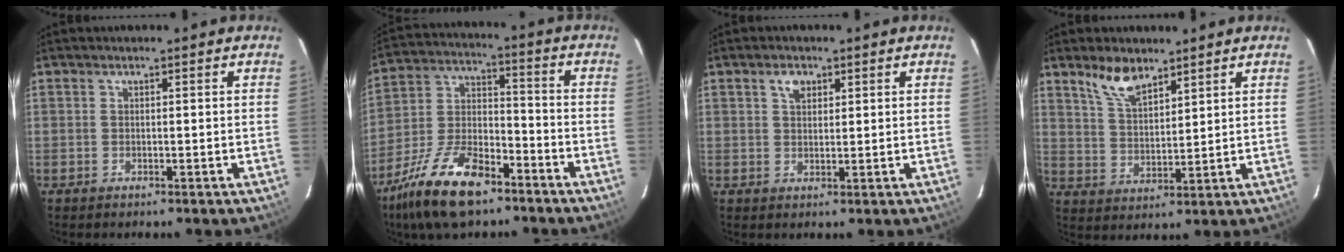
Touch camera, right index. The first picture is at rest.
{"total": 16.6, "force": [-11.2, 7.1, 10.1], "torque": [-0.218, 0.000, -0.208]}
{"total": 2.8, "force": [1.4, 1.8, 1.6], "torque": [-0.026, 0.009, 0.025]}
{"total": 7.3, "force": [5.5, 2.9, 3.9], "torque": [-0.071, 0.007, 0.110]}